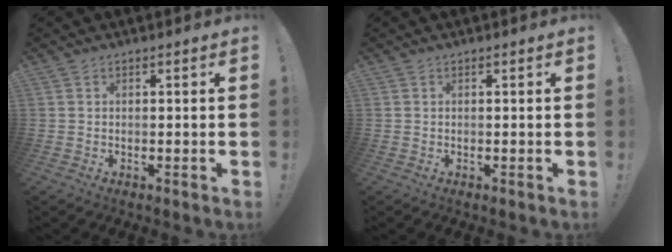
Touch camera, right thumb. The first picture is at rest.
{"total": 0.0}